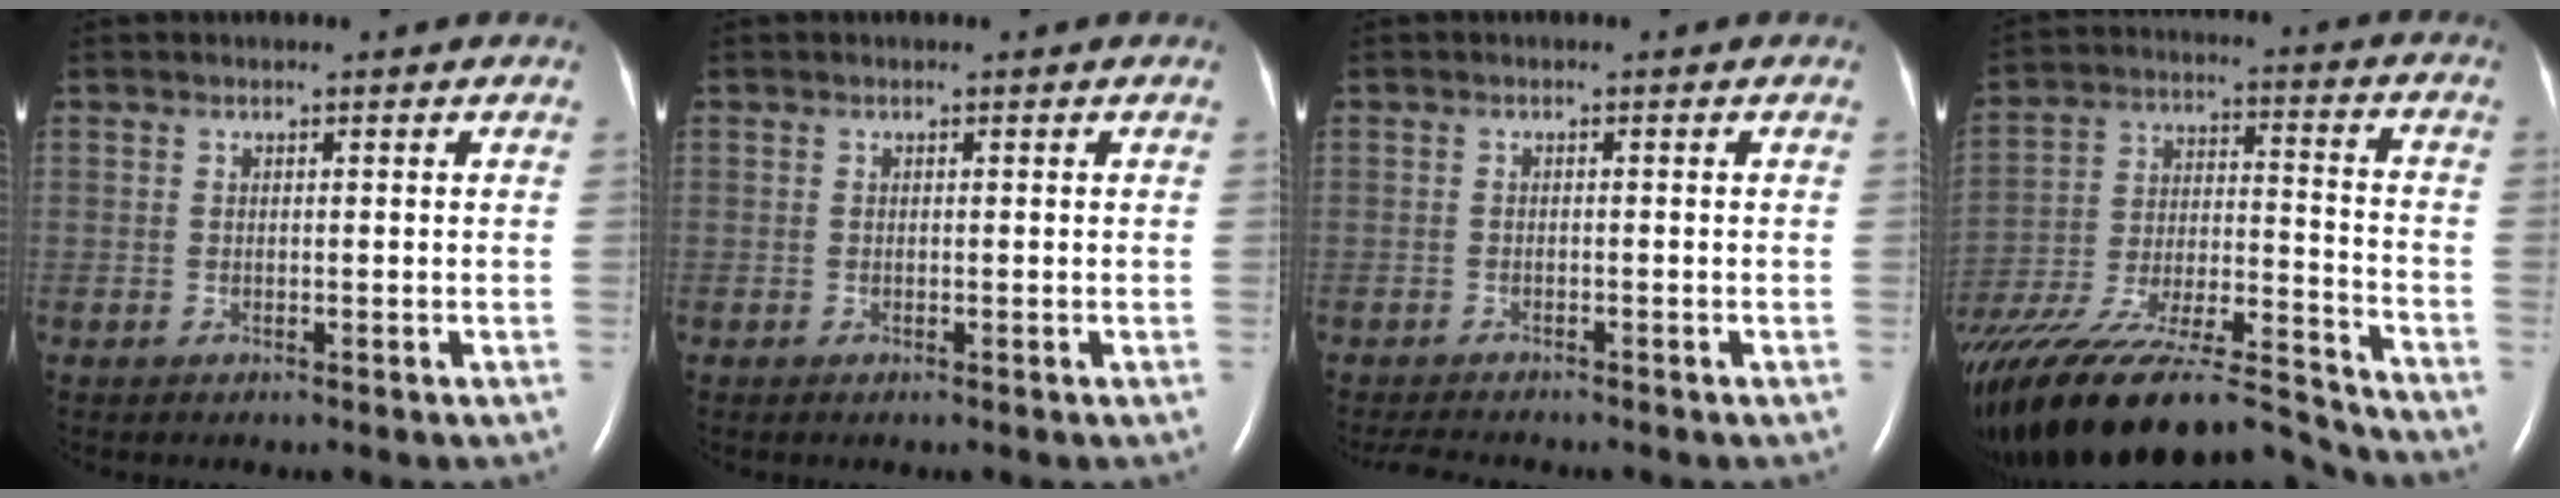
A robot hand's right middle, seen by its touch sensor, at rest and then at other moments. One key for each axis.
{"total": 0.0}
{"total": 3.3, "fx": -3.2, "fy": 0.0, "fz": 1.0, "tx": -0.015, "ty": -0.011, "tz": -0.051}
{"total": 25.5, "fx": -21.7, "fy": 4.1, "fz": 12.9, "tx": -0.229, "ty": -0.024, "tz": -0.359}